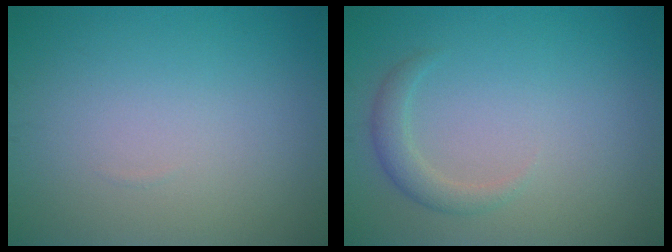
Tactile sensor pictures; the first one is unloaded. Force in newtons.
{"total": 1.8, "press": 1.8, "slide": 0.2}